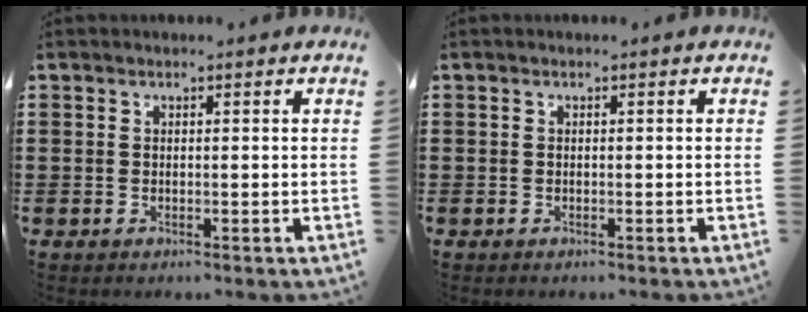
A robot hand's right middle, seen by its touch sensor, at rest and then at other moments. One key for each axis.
{"total": 0.0}